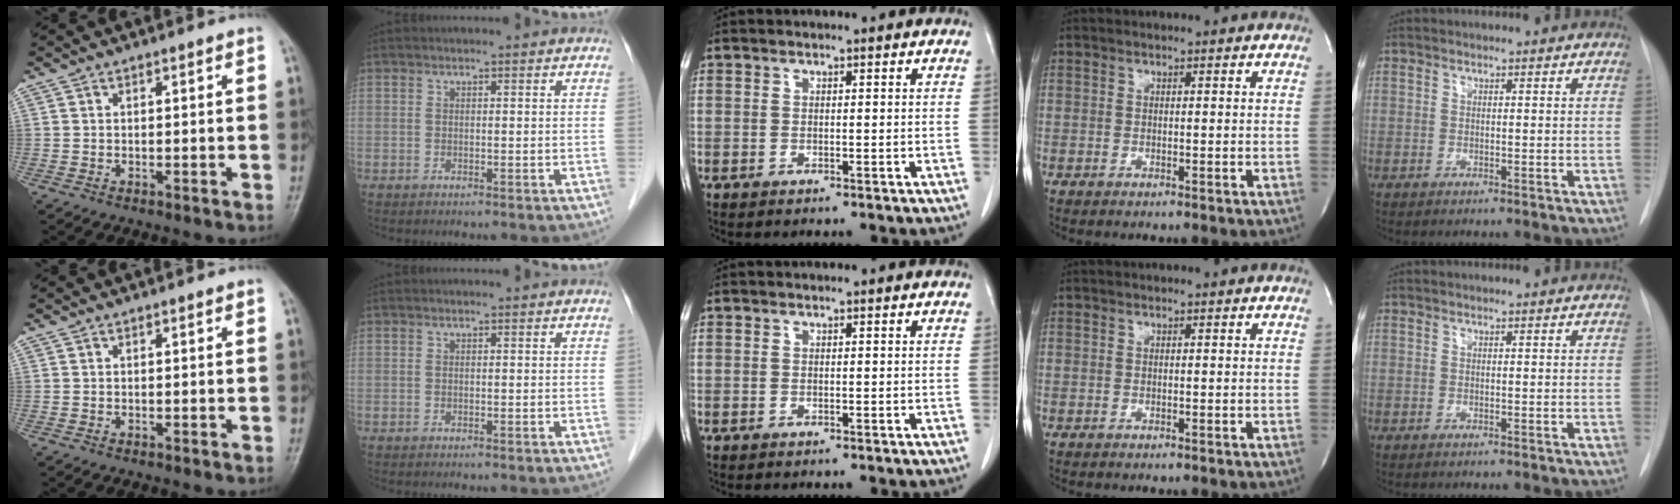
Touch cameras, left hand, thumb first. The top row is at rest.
{}